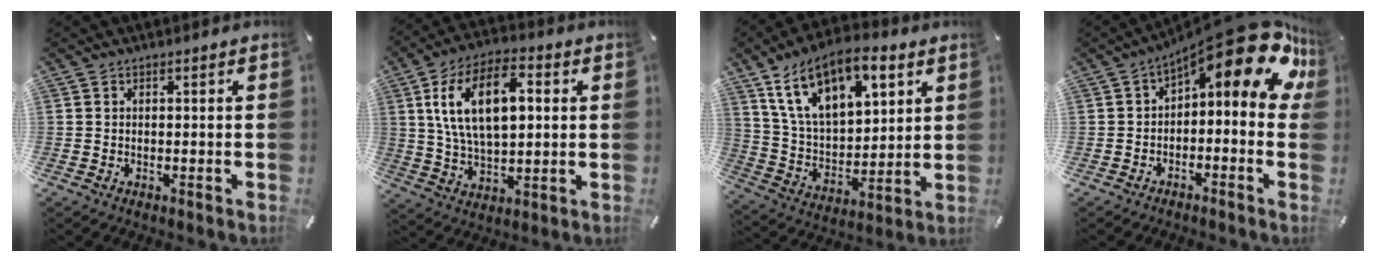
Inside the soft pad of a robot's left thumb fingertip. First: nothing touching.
{"total": 15.9, "force": [4.3, 8.9, 12.5], "torque": [-0.250, 0.006, 0.068]}
{"total": 17.2, "force": [10.1, 9.8, 9.8], "torque": [-0.203, -0.040, 0.181]}
{"total": 15.9, "force": [6.9, 6.2, 12.8], "torque": [-0.170, -0.055, 0.112]}